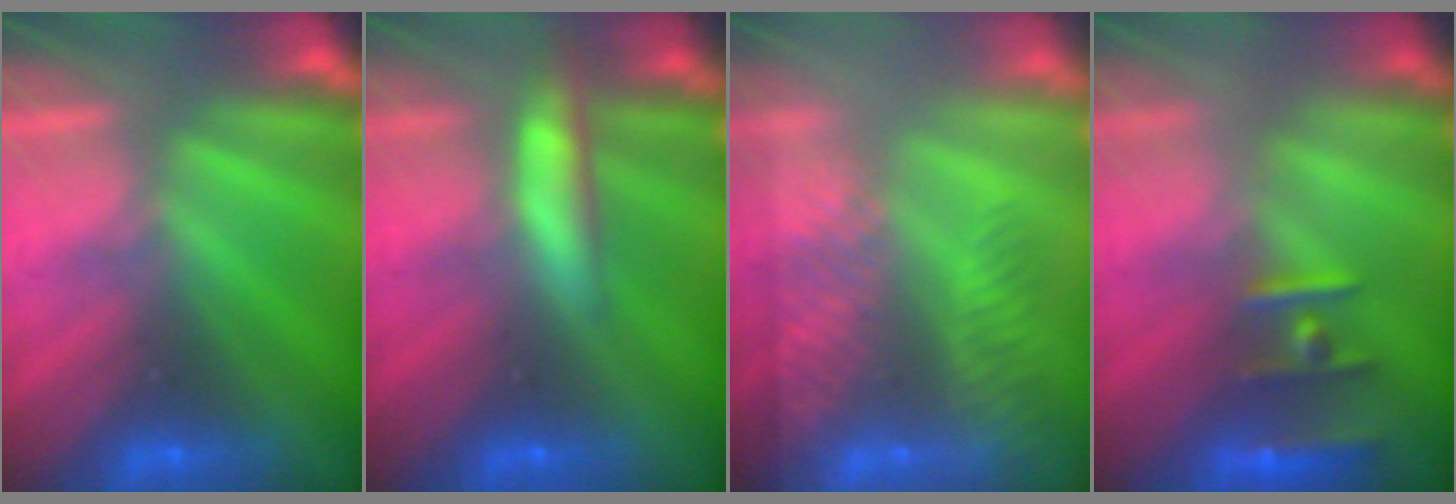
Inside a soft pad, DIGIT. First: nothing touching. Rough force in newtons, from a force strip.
{"total": 8.6}
{"total": 8.1}
{"total": 2.4}